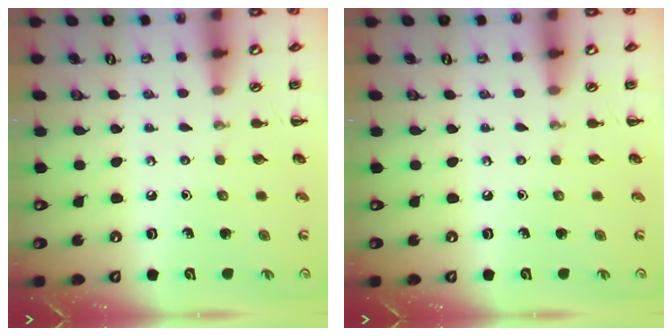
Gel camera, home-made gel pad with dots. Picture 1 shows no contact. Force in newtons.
{"total": 0.0}